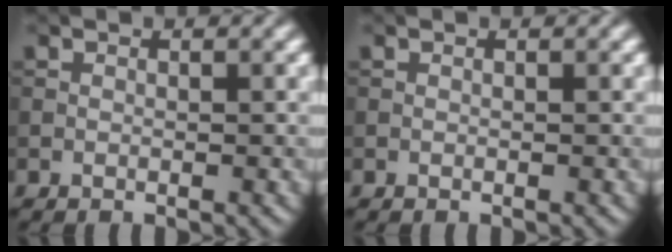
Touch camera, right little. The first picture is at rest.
{"total": 0.0}